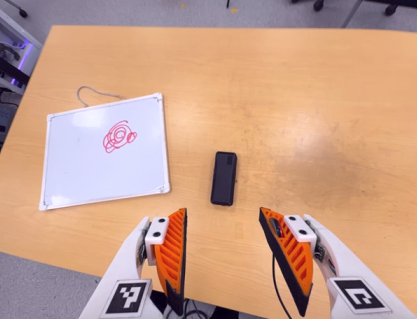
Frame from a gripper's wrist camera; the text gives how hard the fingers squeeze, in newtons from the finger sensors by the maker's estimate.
{"total": 0.0}